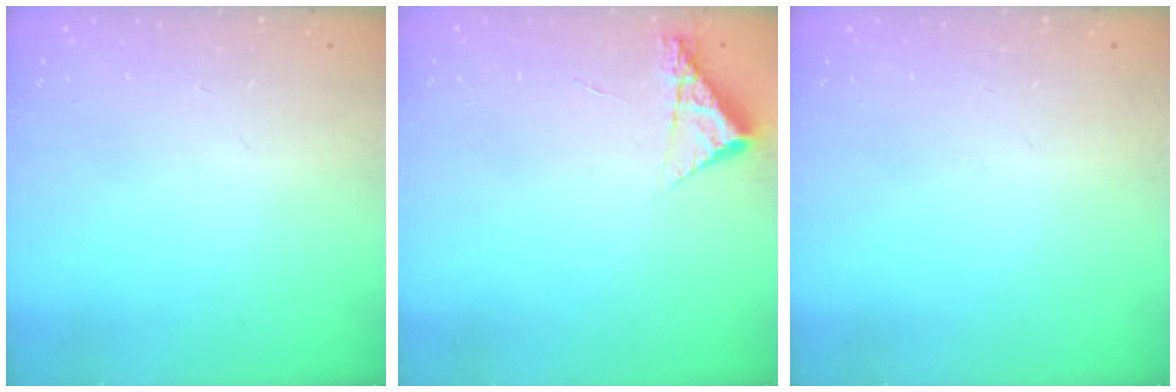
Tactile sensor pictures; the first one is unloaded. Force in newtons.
{"total": 4.3, "press": 4.3, "slide": 0.3}
{"total": 0.0}